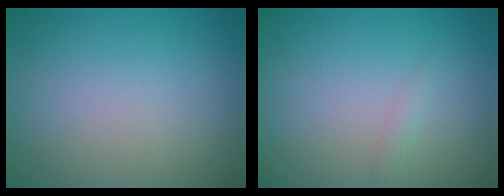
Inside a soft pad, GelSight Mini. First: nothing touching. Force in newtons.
{"total": 0.7, "press": 0.7, "slide": 0.0}